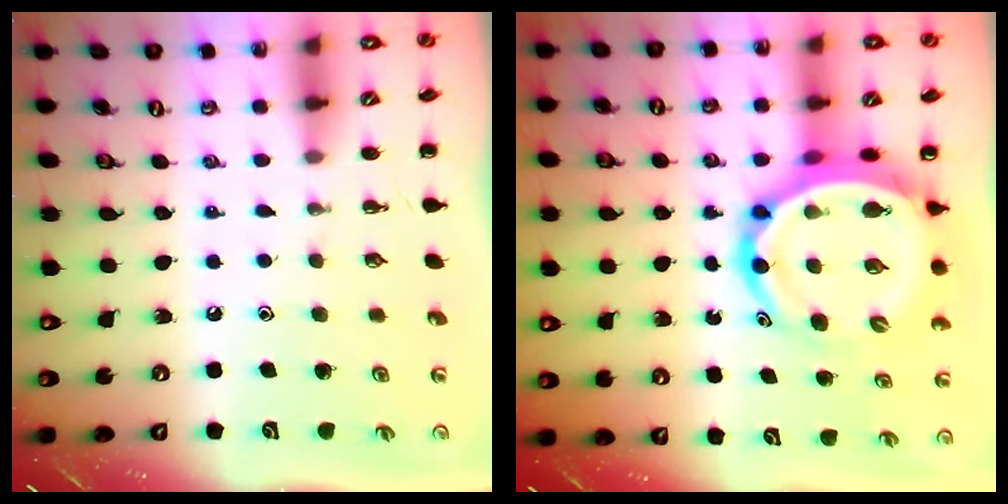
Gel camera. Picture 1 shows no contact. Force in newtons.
{"total": 14.7, "press": 14.2, "slide": 3.9}